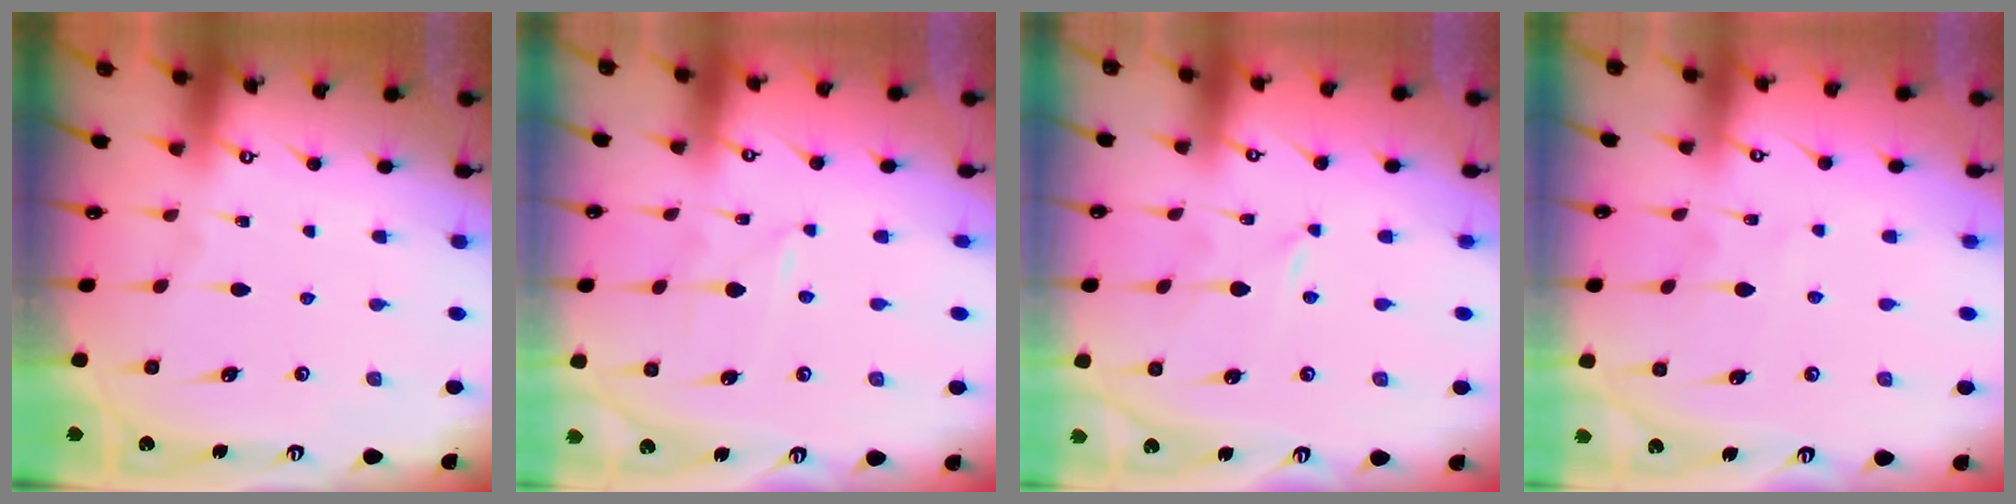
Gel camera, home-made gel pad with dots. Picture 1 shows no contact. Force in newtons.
{"total": 0.6, "press": 0.6, "slide": 0.0}
{"total": 0.0}
{"total": 2.6, "press": 2.6, "slide": 0.2}